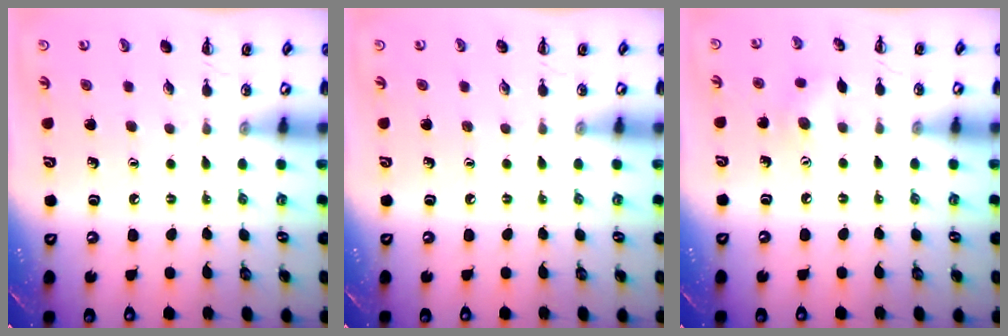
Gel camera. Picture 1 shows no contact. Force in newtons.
{"total": 0.0}
{"total": 4.4, "press": 4.3, "slide": 1.1}